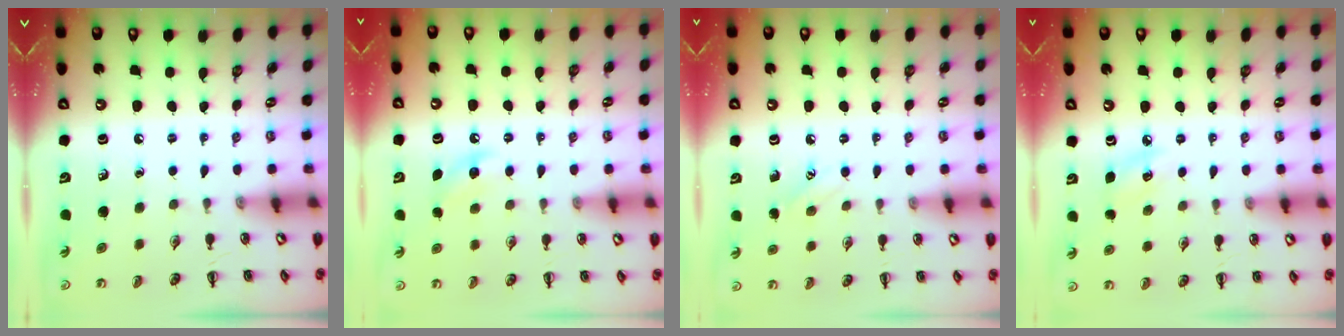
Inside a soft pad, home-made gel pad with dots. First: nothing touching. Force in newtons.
{"total": 6.4, "press": 6.2, "slide": 1.6}
{"total": 6.5, "press": 6.4, "slide": 1.2}
{"total": 6.3, "press": 6.0, "slide": 2.0}